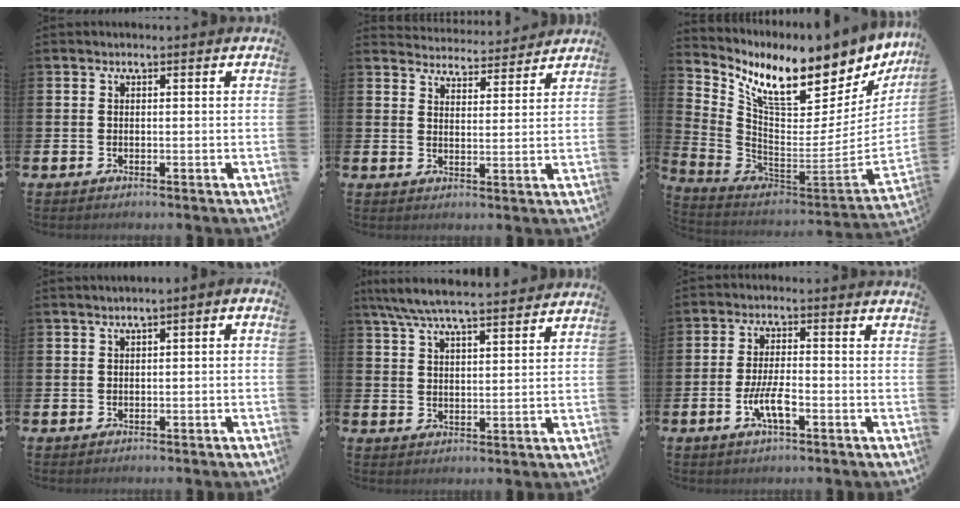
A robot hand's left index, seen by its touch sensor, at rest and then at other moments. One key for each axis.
{"total": 4.3, "fx": 4.2, "fy": 0.5, "fz": -0.3, "tx": -0.002, "ty": -0.034, "tz": 0.073}
{"total": 9.5, "fx": 8.2, "fy": 3.0, "fz": 3.7, "tx": -0.095, "ty": -0.079, "tz": 0.138}
{"total": 0.8, "fx": -0.5, "fy": 0.2, "fz": 0.6, "tx": -0.013, "ty": 0.004, "tz": -0.011}
{"total": 7.0, "fx": 6.5, "fy": 0.7, "fz": 2.5, "tx": -0.058, "ty": -0.029, "tz": 0.117}
{"total": 4.8, "fx": -1.8, "fy": 1.4, "fz": 4.2, "tx": -0.085, "ty": 0.003, "tz": -0.035}